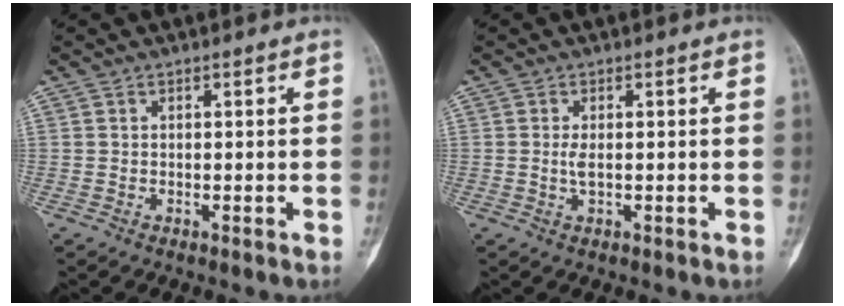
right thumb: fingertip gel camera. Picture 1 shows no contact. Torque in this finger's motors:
{"motor_torque": [0.63, 1.30, 0.51, -0.36, 0.02]}